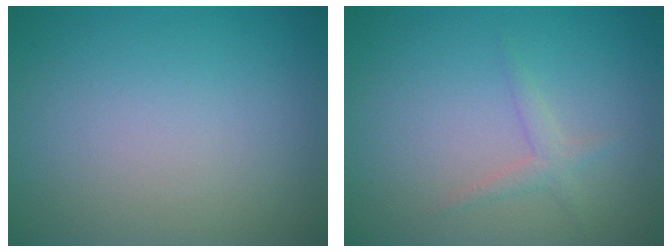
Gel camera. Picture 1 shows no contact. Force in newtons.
{"total": 1.2, "press": 1.2, "slide": 0.0}